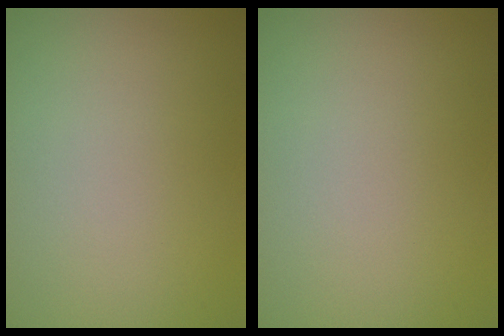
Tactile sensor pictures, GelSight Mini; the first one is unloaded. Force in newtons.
{"total": 0.0}